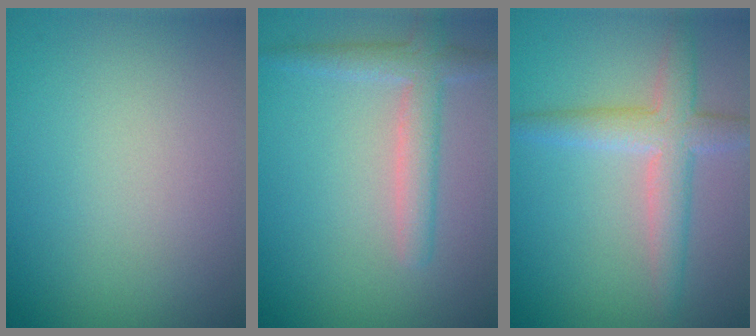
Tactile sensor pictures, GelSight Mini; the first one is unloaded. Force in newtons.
{"total": 3.1, "press": 3.0, "slide": 0.1}
{"total": 3.9, "press": 3.9, "slide": 0.1}